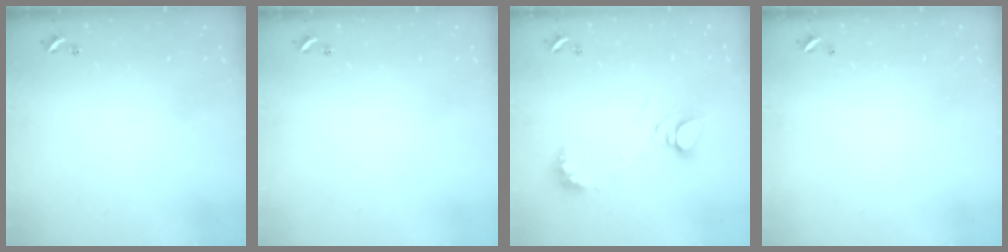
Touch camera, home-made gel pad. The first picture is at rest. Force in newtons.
{"total": 0.0}
{"total": 8.3, "press": 8.2, "slide": 1.0}
{"total": 2.8, "press": 2.8, "slide": 0.1}